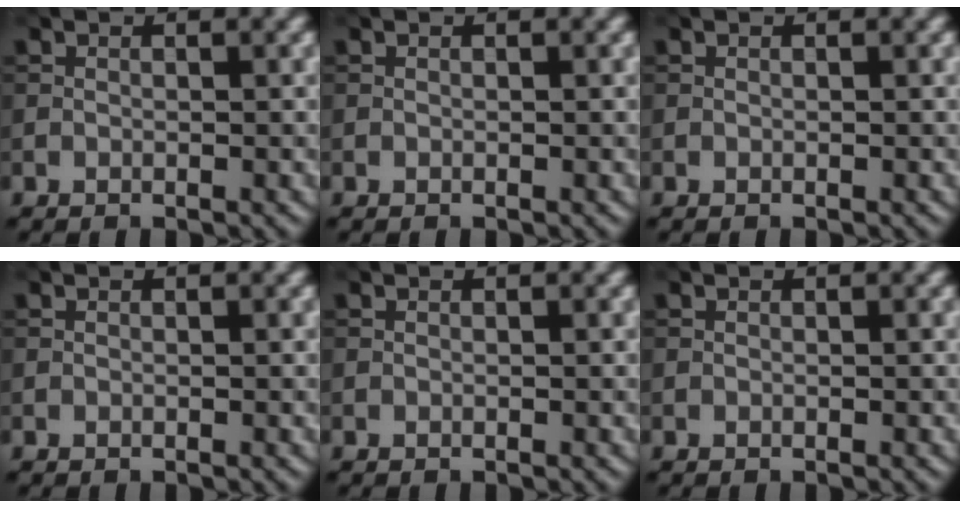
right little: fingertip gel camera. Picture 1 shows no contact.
{"total": 0.0}
{"total": 0.0}
{"total": 0.0}
{"total": 0.0}
{"total": 0.0}